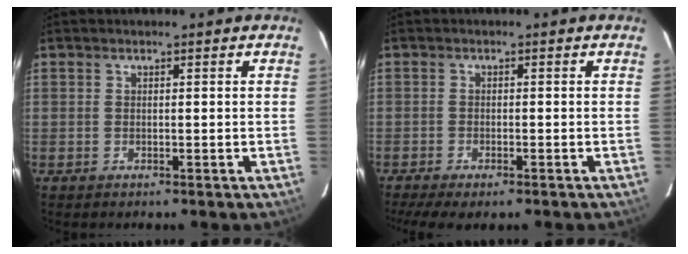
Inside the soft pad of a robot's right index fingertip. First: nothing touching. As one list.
[{"total": 6.0, "force": [-4.5, 1.7, 3.6], "torque": [-0.093, -0.021, -0.076]}]